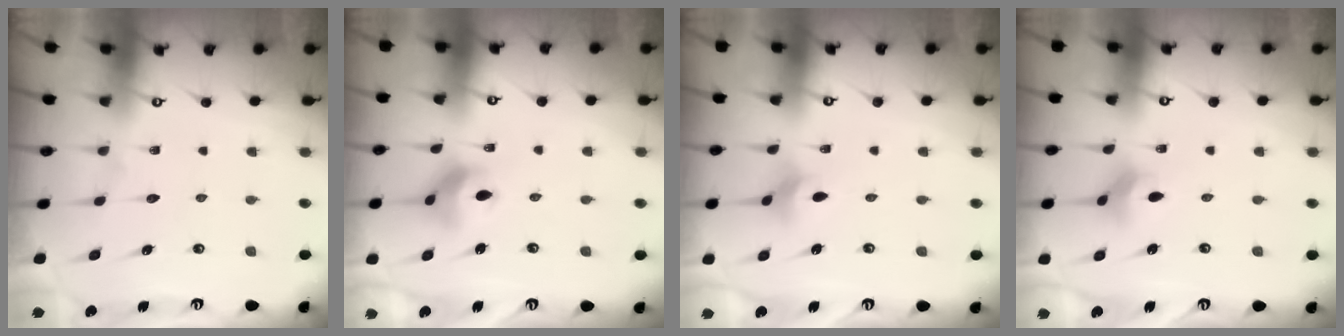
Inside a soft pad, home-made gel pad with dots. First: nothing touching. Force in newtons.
{"total": 8.6, "press": 8.3, "slide": 2.4}
{"total": 2.8, "press": 2.7, "slide": 0.7}
{"total": 3.6, "press": 3.6, "slide": 0.7}